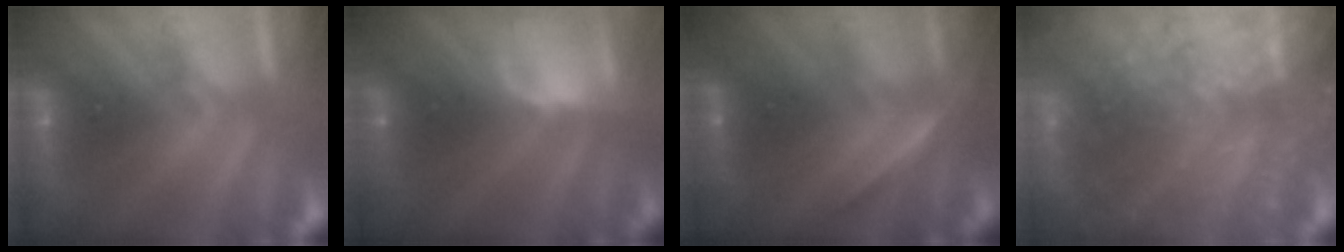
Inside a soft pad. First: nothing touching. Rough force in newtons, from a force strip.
{"total": 8.2}
{"total": 2.1}
{"total": 8.1}